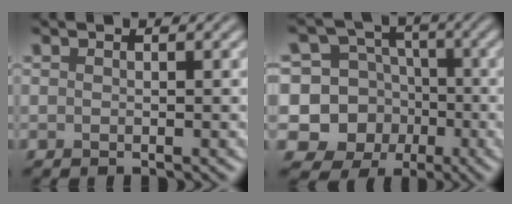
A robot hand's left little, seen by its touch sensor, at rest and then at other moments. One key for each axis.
{"total": 12.5, "fx": -3.2, "fy": 11.8, "fz": 2.6, "tx": -0.081, "ty": -0.008, "tz": -0.061}